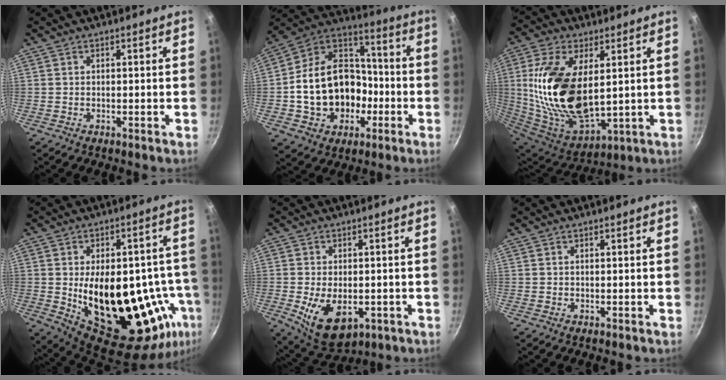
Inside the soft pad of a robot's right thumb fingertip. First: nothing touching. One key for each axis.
{"total": 21.2, "fx": -3.7, "fy": 16.7, "fz": 12.5, "tx": -0.184, "ty": 0.061, "tz": -0.055}
{"total": 22.0, "fx": 3.8, "fy": 11.7, "fz": 18.2, "tx": -0.353, "ty": -0.027, "tz": 0.084}
{"total": 24.9, "fx": -4.1, "fy": 13.7, "fz": 20.4, "tx": -0.259, "ty": 0.005, "tz": -0.038}
{"total": 11.1, "fx": -2.7, "fy": 6.7, "fz": 8.4, "tx": -0.123, "ty": -0.008, "tz": -0.027}
{"total": 0.0}